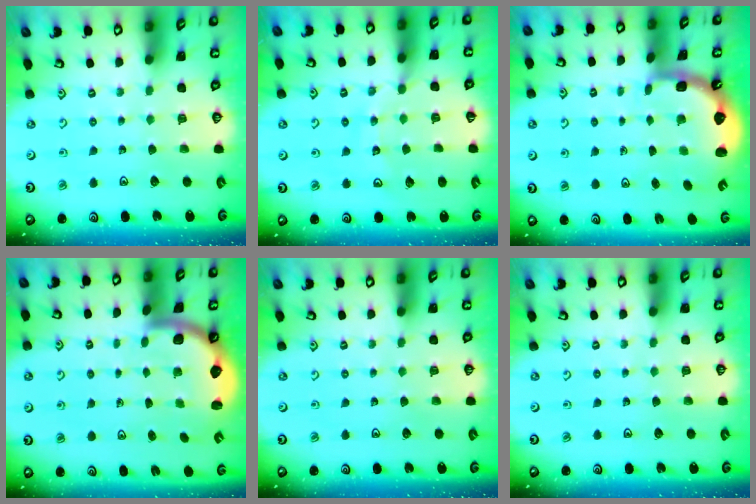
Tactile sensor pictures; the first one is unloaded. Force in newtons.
{"total": 9.3, "press": 9.3, "slide": 0.8}
{"total": 2.6, "press": 1.7, "slide": 1.9}
{"total": 2.2, "press": 2.2, "slide": 0.3}
{"total": 0.0}
{"total": 0.0}